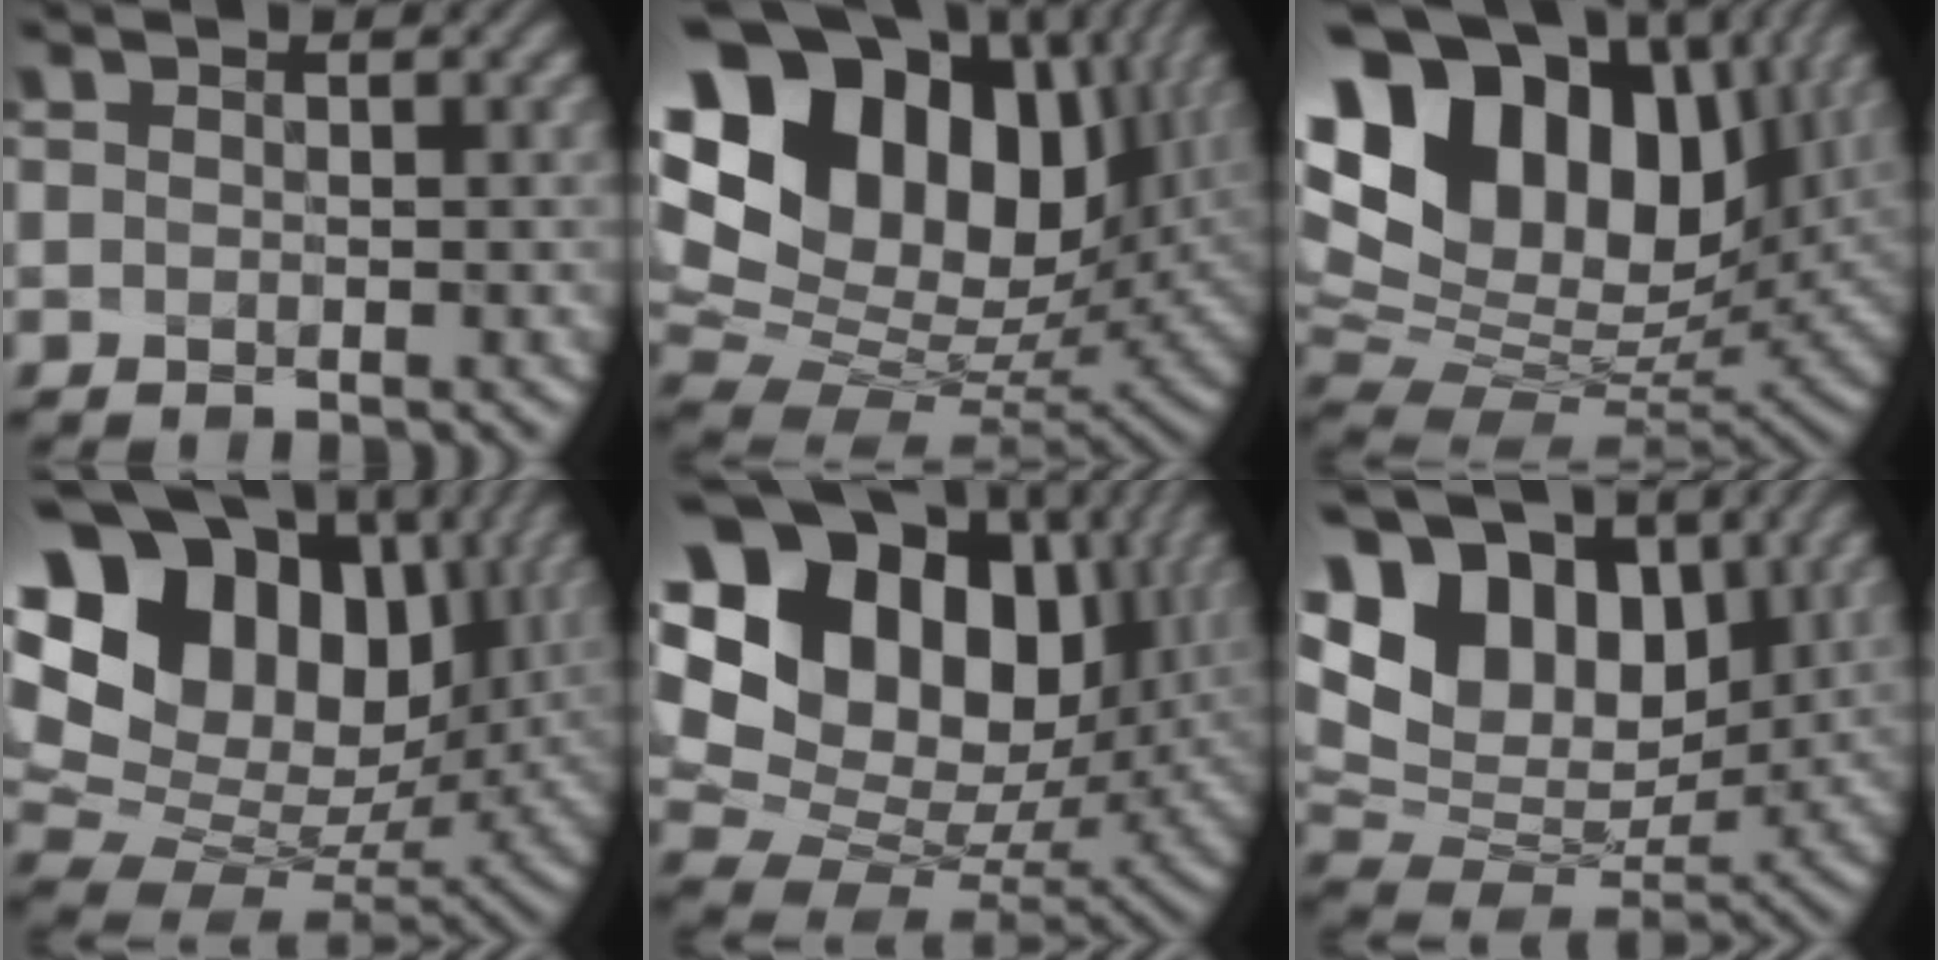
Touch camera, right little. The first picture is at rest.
{"total": 20.2, "force": [8.3, 13.3, 12.7], "torque": [-0.272, 0.061, 0.155]}
{"total": 16.4, "force": [7.9, 10.2, 10.1], "torque": [-0.219, 0.042, 0.147]}
{"total": 21.5, "force": [9.2, 15.2, 12.1], "torque": [-0.292, 0.068, 0.175]}
{"total": 21.5, "force": [8.0, 15.7, 12.3], "torque": [-0.304, 0.058, 0.157]}
{"total": 13.2, "force": [5.7, 8.5, 8.3], "torque": [-0.172, 0.028, 0.096]}